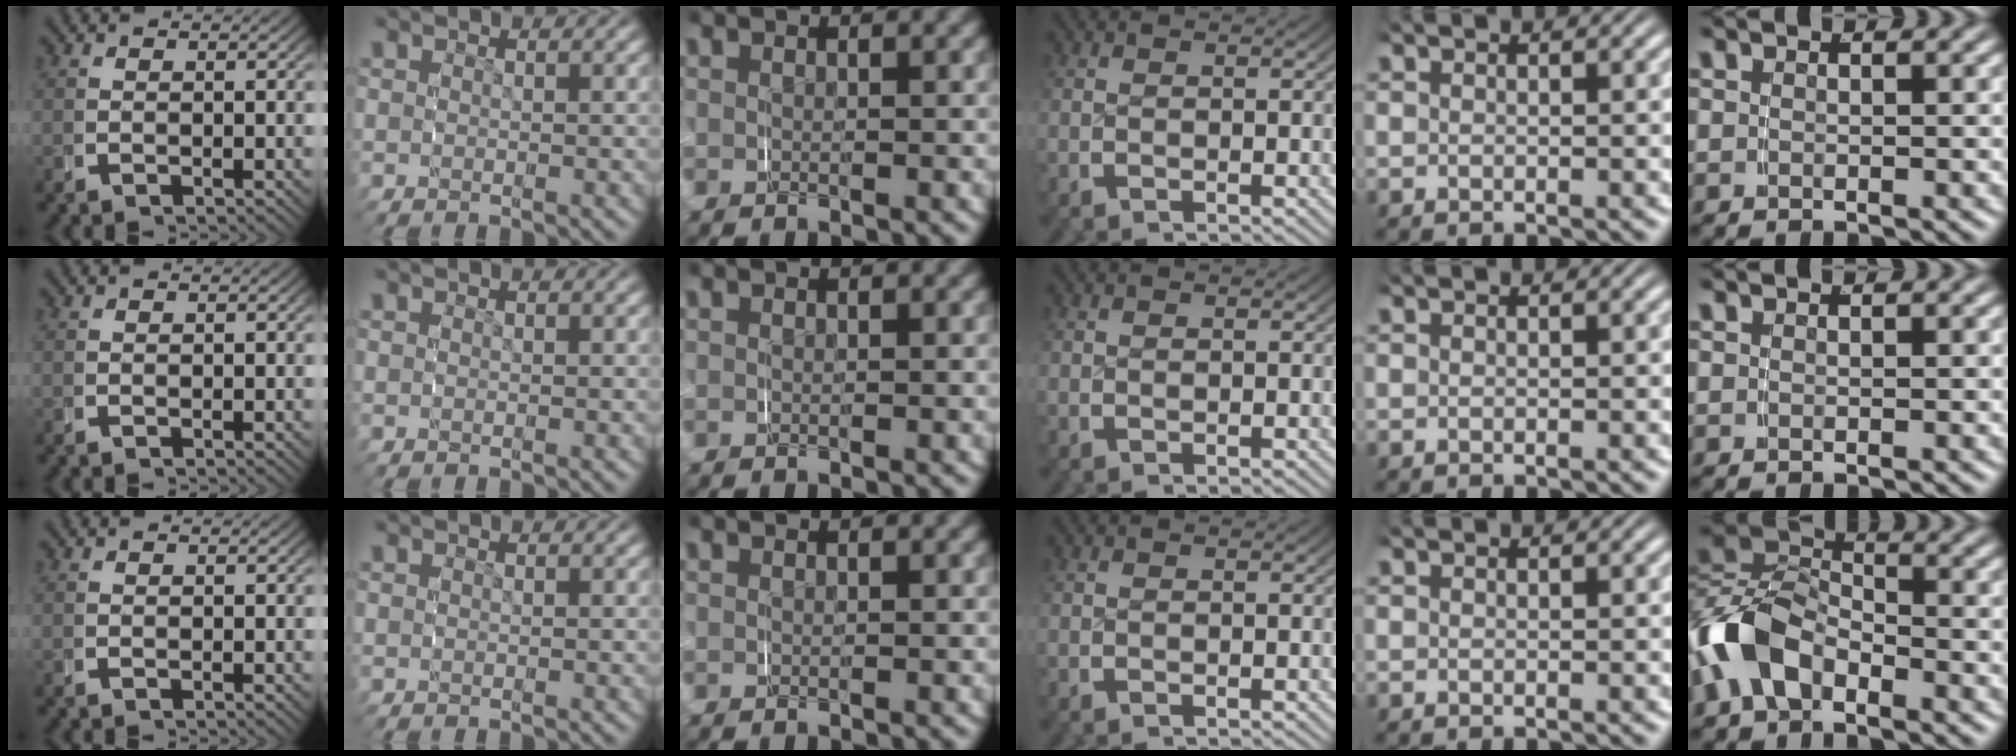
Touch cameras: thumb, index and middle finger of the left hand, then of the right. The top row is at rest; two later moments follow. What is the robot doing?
{"motion": "grasp_and_lifting", "object": "keyboard"}